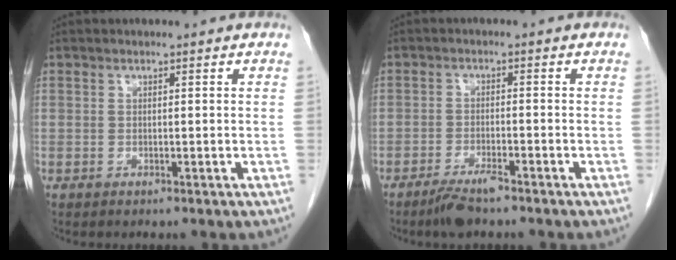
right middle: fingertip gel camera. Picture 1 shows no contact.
{"total": 4.0, "force": [-3.1, 0.3, 2.5], "torque": [-0.051, -0.007, -0.057]}